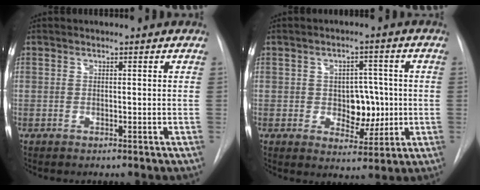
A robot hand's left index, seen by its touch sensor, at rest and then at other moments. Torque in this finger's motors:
{"motor_torque": [0.45, -0.13, 0.21, 0.03]}